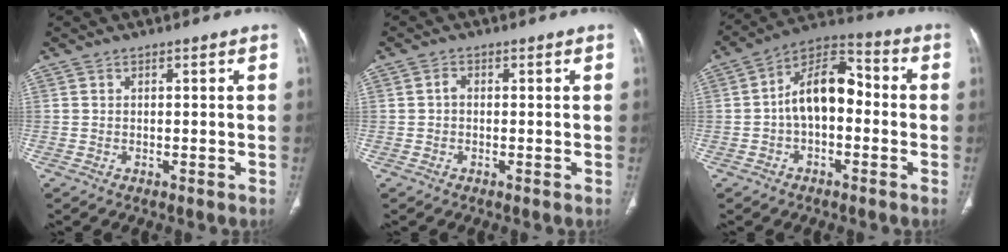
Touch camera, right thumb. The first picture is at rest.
{"total": 1.3, "force": [-0.1, 1.0, 0.8], "torque": [-0.008, 0.004, -0.007]}
{"total": 12.4, "force": [-0.7, 7.4, 9.9], "torque": [-0.142, 0.044, -0.025]}